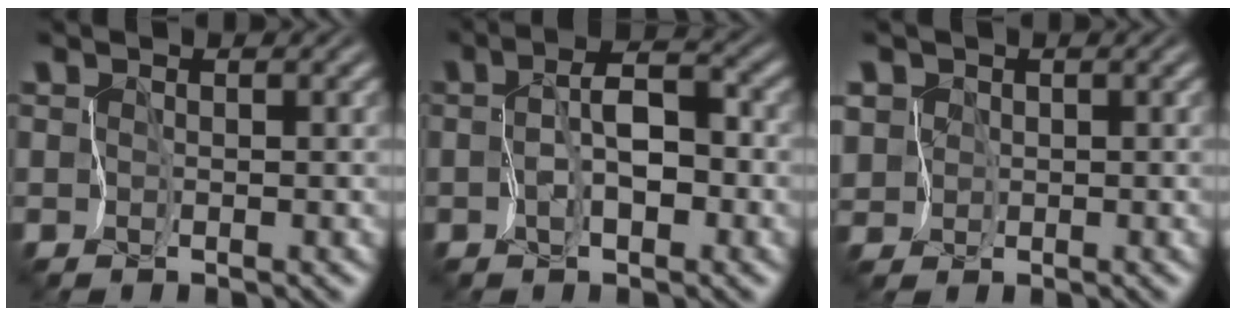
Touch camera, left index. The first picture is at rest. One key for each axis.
{"total": 4.5, "fx": -1.2, "fy": 2.2, "fz": 3.7, "tx": -0.067, "ty": 0.004, "tz": -0.021}
{"total": 3.1, "fx": 1.1, "fy": 2.8, "fz": 0.8, "tx": -0.027, "ty": 0.019, "tz": 0.017}